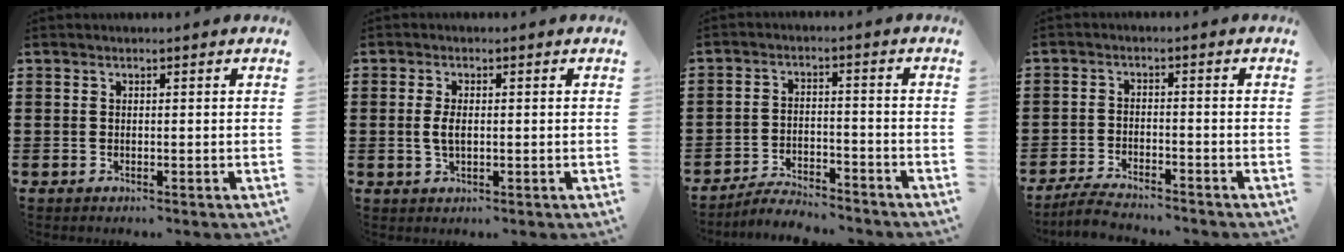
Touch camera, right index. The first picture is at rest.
{"total": 2.8, "force": [0.0, 1.3, 2.4], "torque": [-0.057, 0.001, -0.004]}
{"total": 4.3, "force": [-4.2, 0.5, 0.8], "torque": [-0.017, 0.009, -0.085]}
{"total": 3.7, "force": [-3.6, 0.3, 0.8], "torque": [-0.023, 0.003, -0.075]}